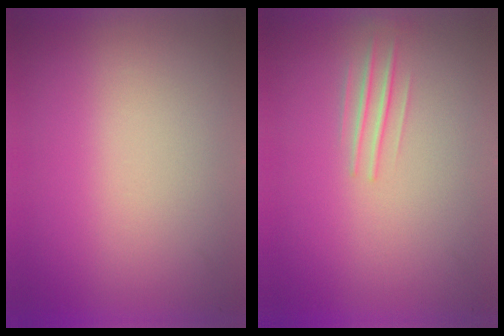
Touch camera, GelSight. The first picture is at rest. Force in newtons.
{"total": 1.3}